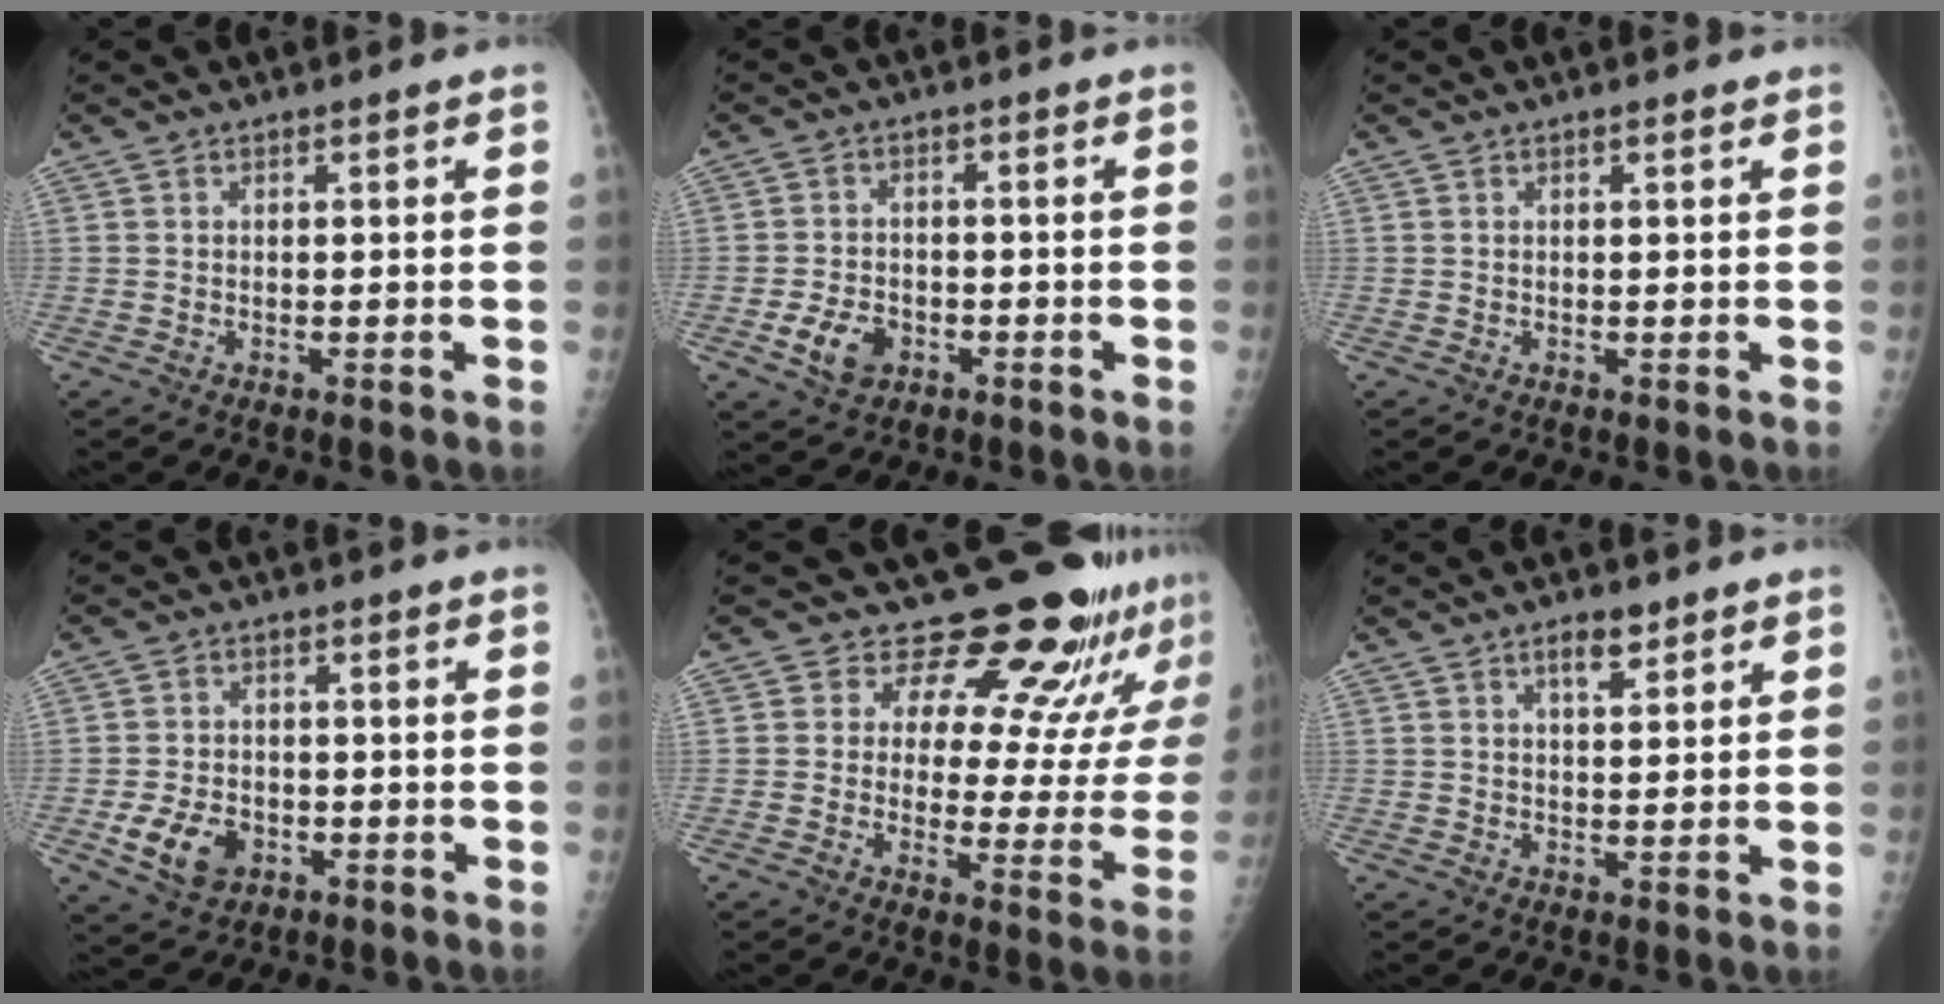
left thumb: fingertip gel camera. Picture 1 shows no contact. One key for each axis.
{"total": 5.8, "fx": -2.5, "fy": 4.1, "fz": 3.2, "tx": -0.046, "ty": 0.010, "tz": -0.039}
{"total": 0.6, "fx": 0.4, "fy": 0.1, "fz": 0.4, "tx": -0.008, "ty": -0.001, "tz": 0.006}
{"total": 7.4, "fx": -2.8, "fy": 5.4, "fz": 4.3, "tx": -0.062, "ty": 0.008, "tz": -0.042}
{"total": 19.8, "fx": 17.6, "fy": 6.6, "fz": 6.3, "tx": -0.025, "ty": -0.133, "tz": 0.203}
{"total": 3.5, "fx": 2.3, "fy": 1.4, "fz": 2.2, "tx": -0.020, "ty": -0.013, "tz": 0.038}